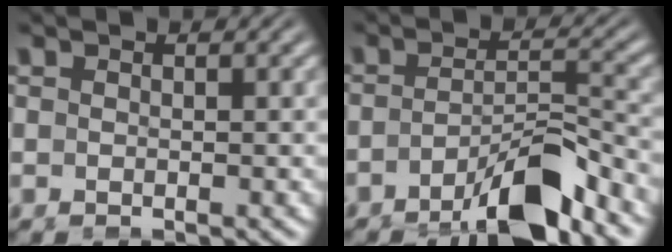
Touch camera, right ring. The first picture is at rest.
{"total": 5.1, "force": [-3.5, 0.8, 3.6], "torque": [-0.046, -0.017, -0.047]}